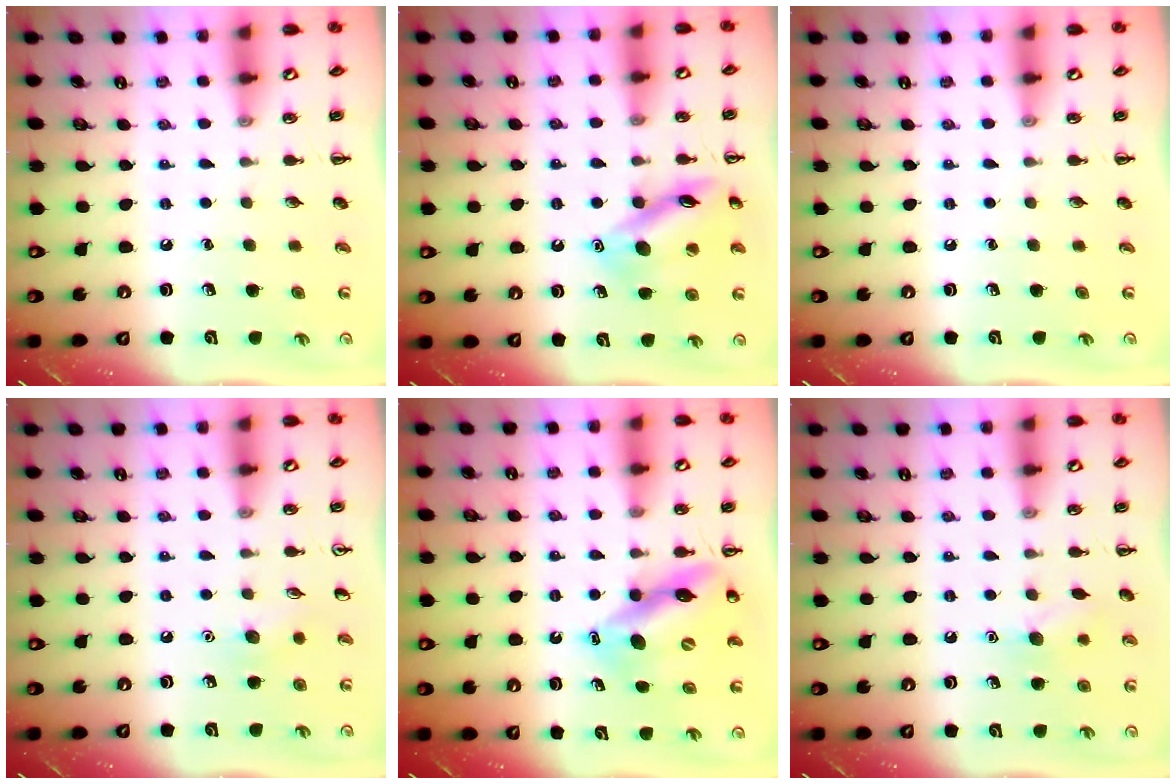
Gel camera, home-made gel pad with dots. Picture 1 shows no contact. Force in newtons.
{"total": 13.6, "press": 13.6, "slide": 1.2}
{"total": 0.0}
{"total": 6.2, "press": 5.9, "slide": 1.8}
{"total": 12.4, "press": 11.9, "slide": 3.5}
{"total": 7.2, "press": 7.1, "slide": 1.3}